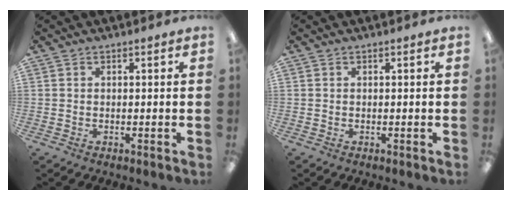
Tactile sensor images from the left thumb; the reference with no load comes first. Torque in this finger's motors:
{"motor_torque": [-0.02, 0.02, 0.05, -0.05, 0.00]}